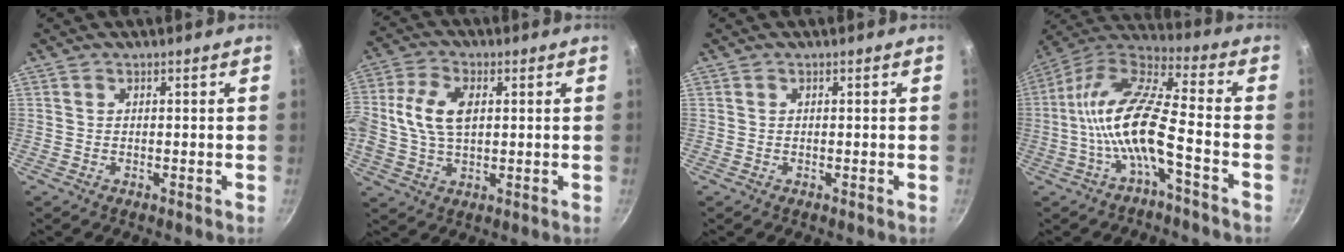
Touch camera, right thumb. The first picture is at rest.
{"total": 10.4, "force": [1.6, 6.3, 8.2], "torque": [-0.156, 0.015, 0.020]}
{"total": 0.0}
{"total": 14.9, "force": [-4.2, 4.0, 13.7], "torque": [-0.271, 0.046, -0.093]}